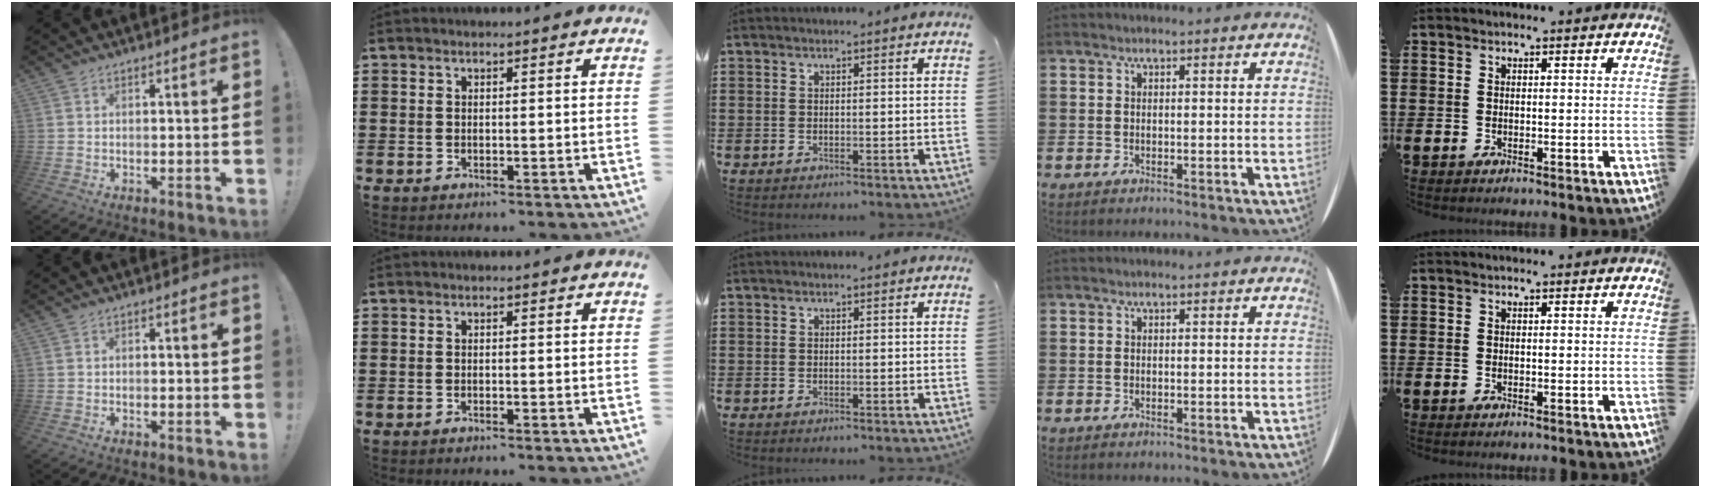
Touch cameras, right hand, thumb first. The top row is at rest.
{}